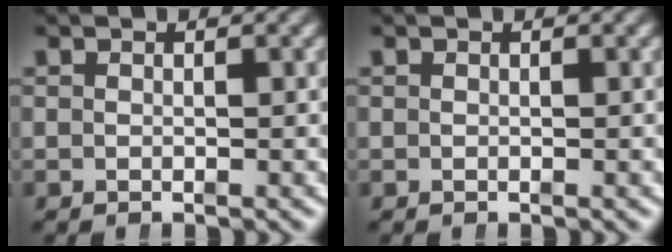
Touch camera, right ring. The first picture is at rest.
{"total": 0.0}